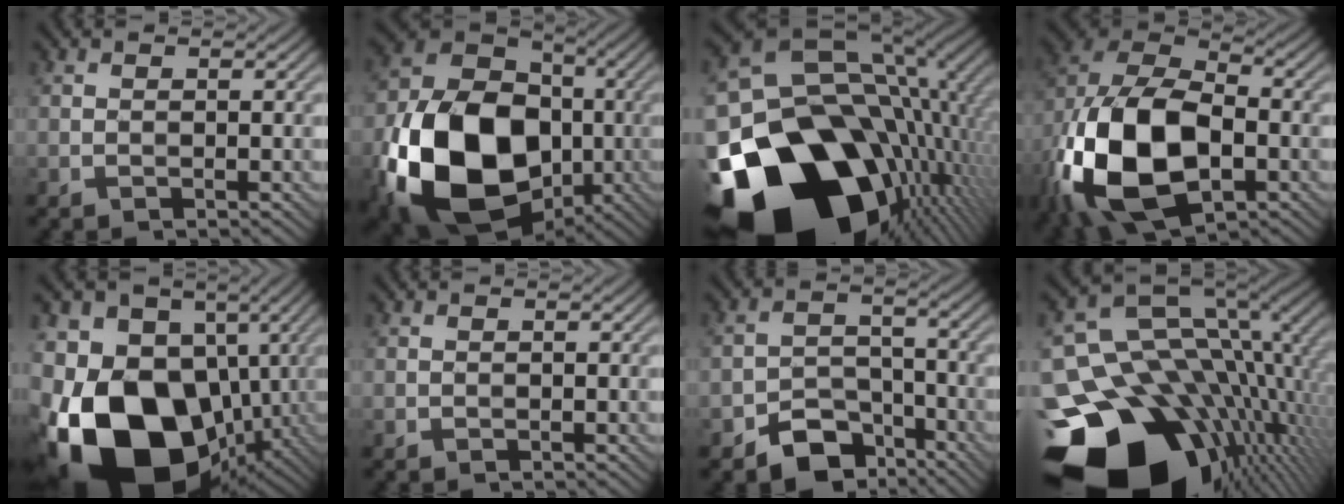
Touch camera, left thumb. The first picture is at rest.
{"total": 19.8, "force": [-6.1, 14.3, 12.3], "torque": [-0.276, -0.056, -0.099]}
{"total": 21.5, "force": [-7.6, 14.9, 13.5], "torque": [-0.298, -0.059, -0.102]}
{"total": 19.3, "force": [-5.9, 11.3, 14.4], "torque": [-0.328, -0.033, -0.111]}
{"total": 22.1, "force": [-7.3, 15.8, 13.7], "torque": [-0.284, -0.019, -0.116]}
{"total": 0.0}
{"total": 6.5, "force": [-4.7, 3.8, 2.4], "torque": [-0.038, -0.001, -0.091]}
{"total": 20.2, "force": [-8.6, 13.6, 12.2], "torque": [-0.245, -0.029, -0.114]}